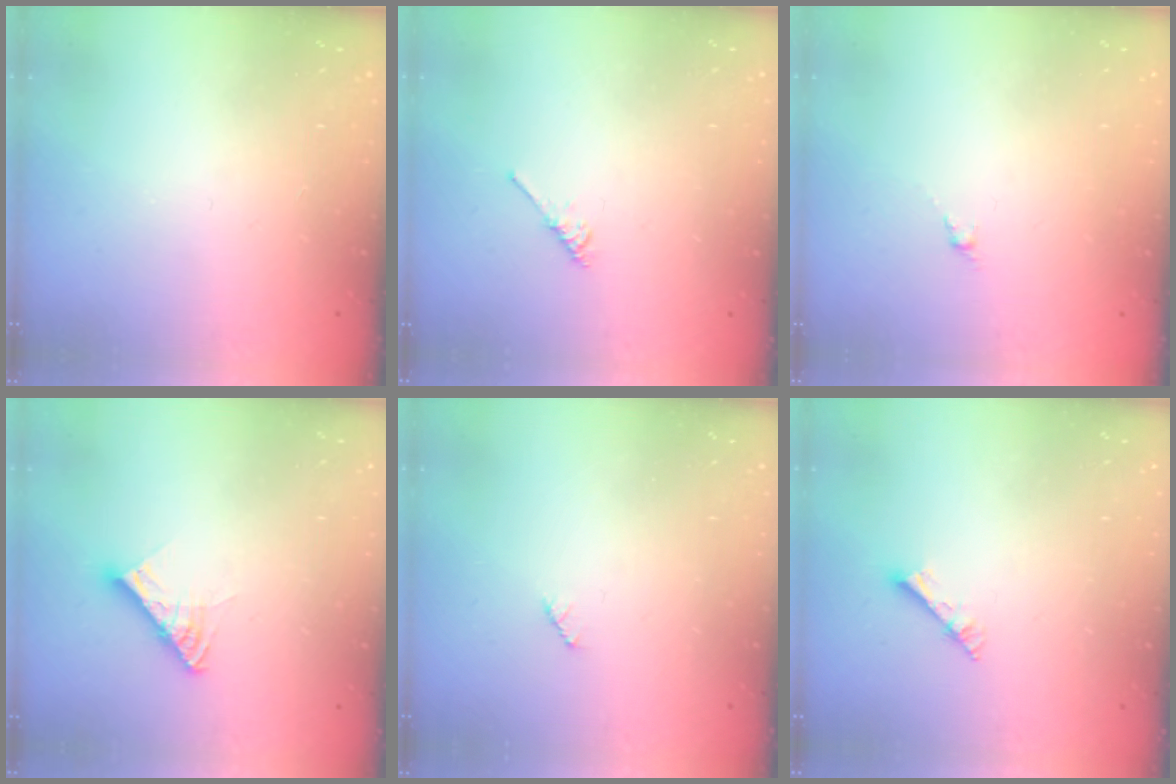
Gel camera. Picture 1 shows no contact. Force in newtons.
{"total": 2.1, "press": 2.1, "slide": 0.4}
{"total": 0.0}
{"total": 9.5, "press": 9.4, "slide": 1.0}
{"total": 2.5, "press": 2.5, "slide": 0.3}
{"total": 3.0, "press": 3.0, "slide": 0.3}